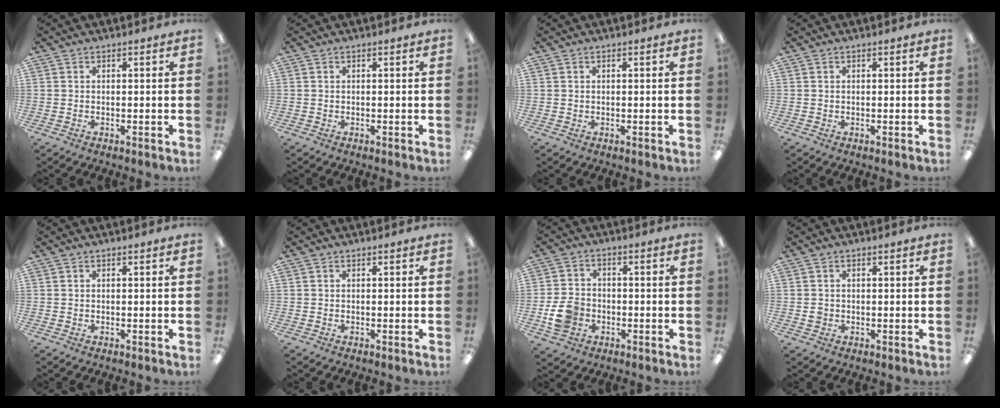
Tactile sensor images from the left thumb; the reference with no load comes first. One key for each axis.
{"total": 0.0}
{"total": 0.0}
{"total": 0.0}
{"total": 0.0}
{"total": 0.0}
{"total": 7.6, "fx": -2.3, "fy": 6.1, "fz": 3.9, "tx": -0.081, "ty": 0.012, "tz": -0.042}
{"total": 1.3, "fx": 0.0, "fy": 1.2, "fz": 0.5, "tx": -0.003, "ty": 0.002, "tz": -0.004}